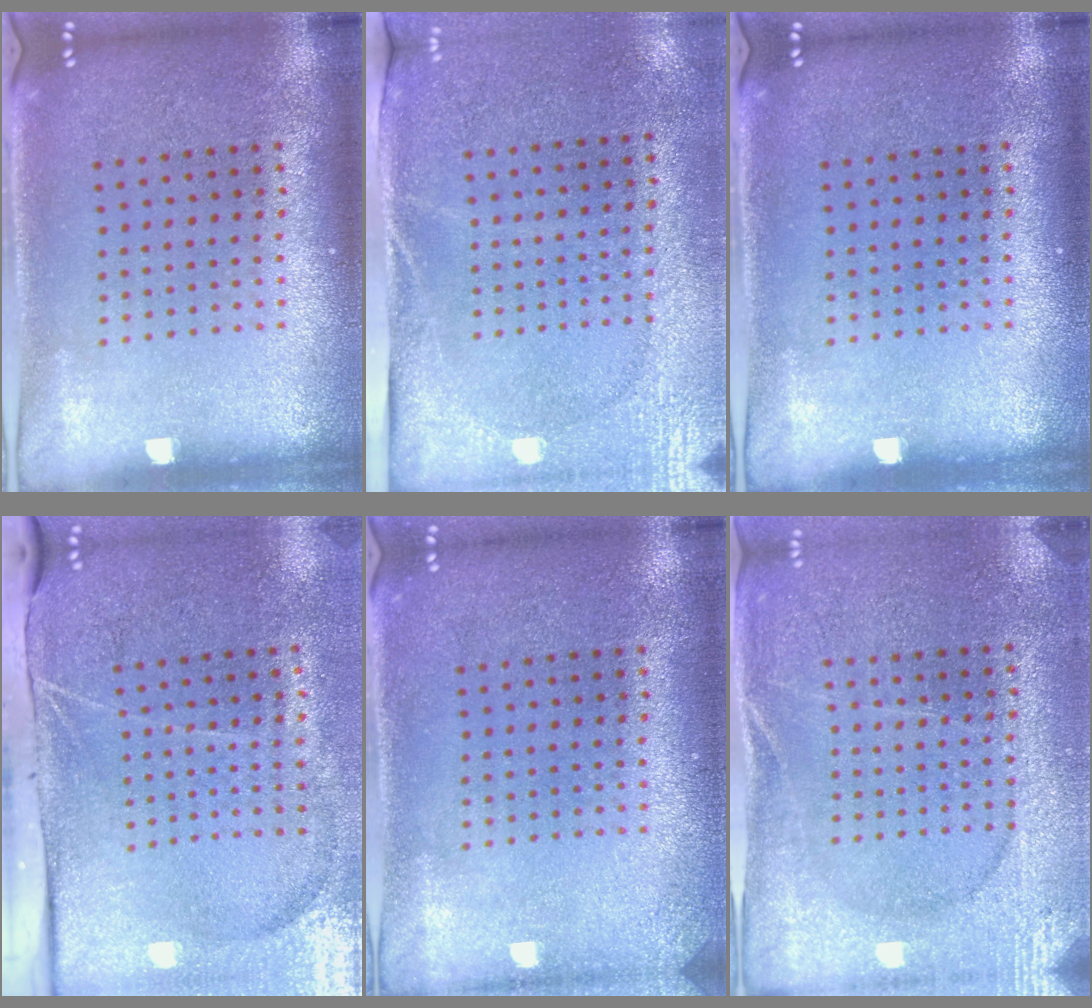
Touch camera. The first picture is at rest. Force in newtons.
{"total": 2.8, "press": 2.3, "slide": 1.6}
{"total": 0.0}
{"total": 4.3, "press": 3.5, "slide": 2.6}
{"total": 1.2, "press": 1.2, "slide": 0.1}
{"total": 2.9, "press": 2.9, "slide": 0.3}